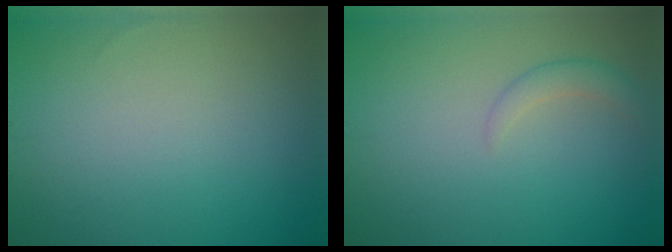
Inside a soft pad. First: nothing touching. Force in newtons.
{"total": 1.6, "press": 1.6, "slide": 0.0}